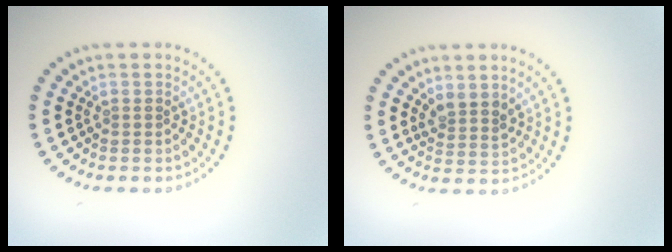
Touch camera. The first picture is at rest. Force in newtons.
{"total": 2.1, "press": 1.6, "slide": 1.3}